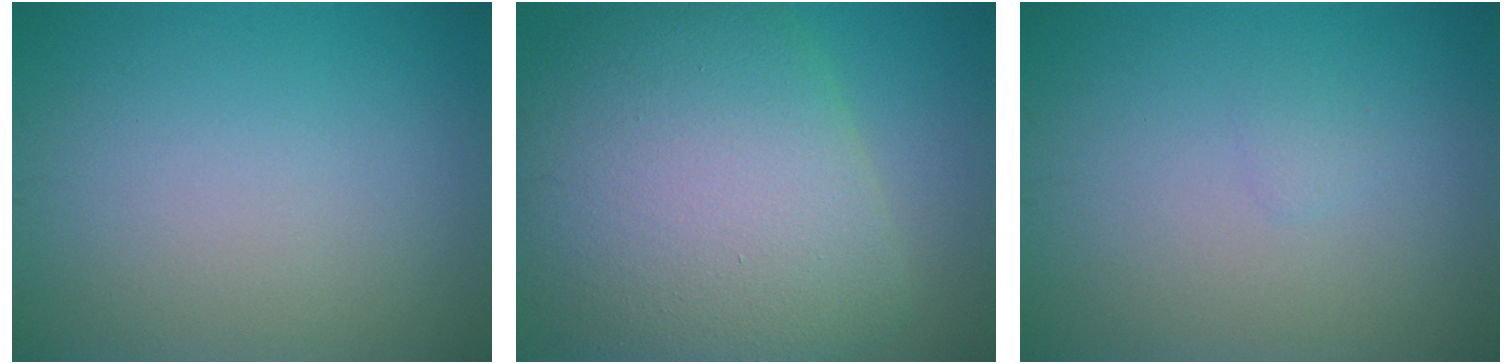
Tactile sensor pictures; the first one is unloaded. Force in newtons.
{"total": 12.5, "press": 12.5, "slide": 0.3}
{"total": 0.6, "press": 0.5, "slide": 0.1}